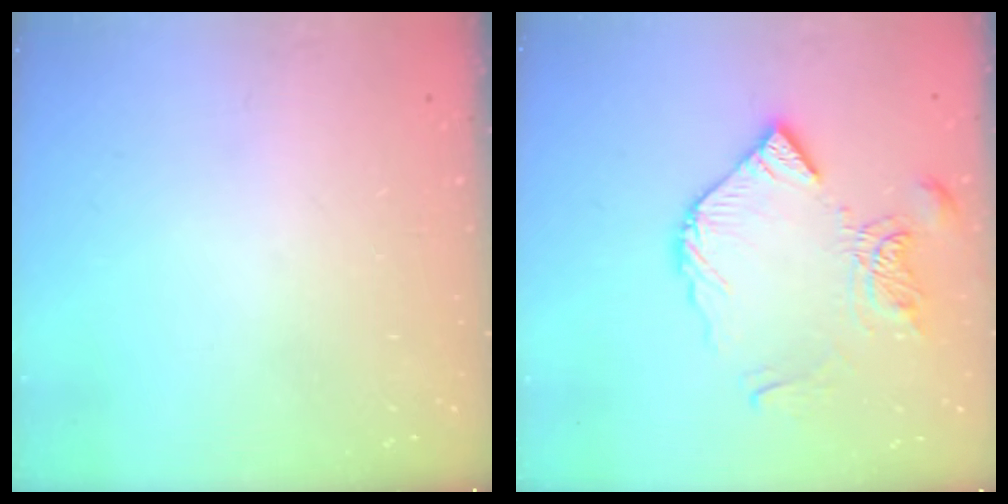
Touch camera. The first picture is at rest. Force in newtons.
{"total": 13.1, "press": 13.0, "slide": 1.1}